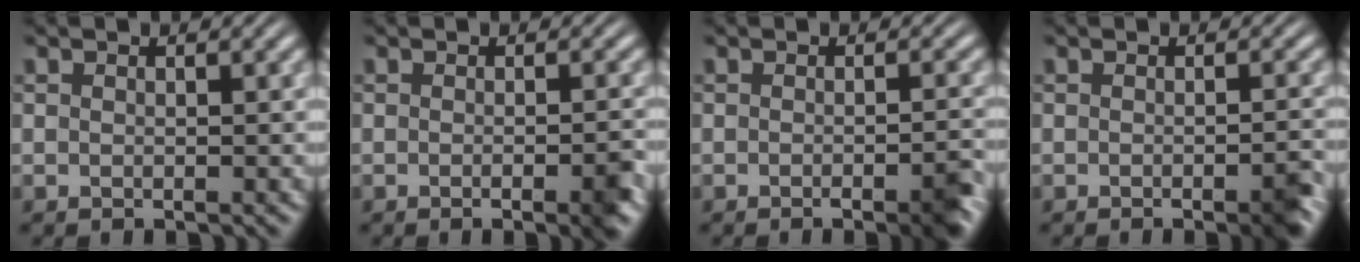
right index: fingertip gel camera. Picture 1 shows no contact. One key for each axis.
{"total": 2.0, "fx": -1.2, "fy": 0.2, "fz": 1.6, "tx": -0.020, "ty": 0.004, "tz": -0.024}
{"total": 2.7, "fx": -1.7, "fy": 0.4, "fz": 2.0, "tx": -0.024, "ty": 0.001, "tz": -0.031}
{"total": 2.3, "fx": -1.4, "fy": 0.3, "fz": 1.7, "tx": -0.021, "ty": 0.002, "tz": -0.027}